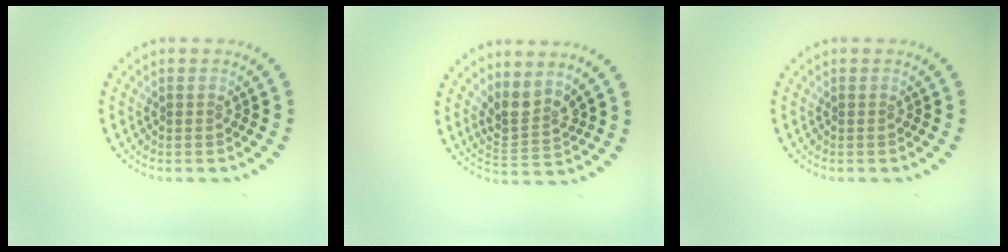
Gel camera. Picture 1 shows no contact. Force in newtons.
{"total": 2.8, "press": 2.1, "slide": 1.9}
{"total": 0.0}